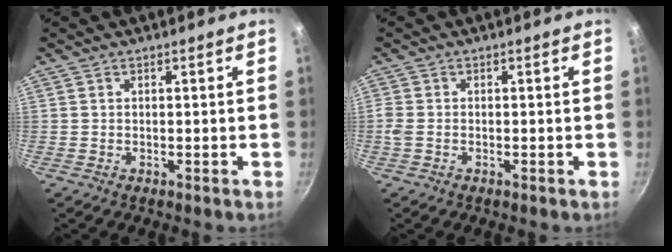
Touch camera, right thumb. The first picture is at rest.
{"total": 1.5, "force": [-0.4, 1.0, 1.1], "torque": [-0.026, 0.001, -0.010]}